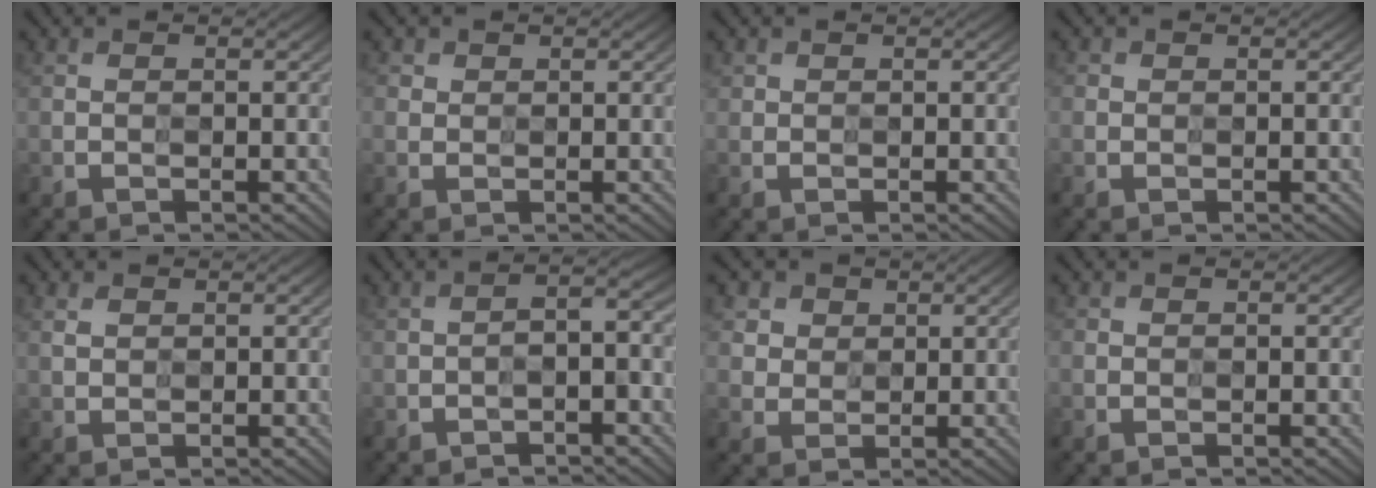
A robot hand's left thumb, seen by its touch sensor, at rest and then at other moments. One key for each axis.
{"total": 2.1, "fx": 1.3, "fy": 1.6, "fz": -0.1, "tx": -0.003, "ty": 0.000, "tz": 0.024}
{"total": 1.3, "fx": 0.9, "fy": 1.0, "fz": 0.1, "tx": -0.004, "ty": -0.001, "tz": 0.016}
{"total": 1.1, "fx": 0.3, "fy": 1.0, "fz": 0.1, "tx": 0.000, "ty": 0.000, "tz": 0.001}
{"total": 1.7, "fx": 1.3, "fy": 1.1, "fz": 0.3, "tx": -0.009, "ty": 0.001, "tz": 0.026}
{"total": 6.9, "fx": -3.3, "fy": 2.5, "fz": 5.5, "tx": -0.081, "ty": 0.001, "tz": -0.049}
{"total": 4.8, "fx": 2.9, "fy": 3.7, "fz": 0.6, "tx": -0.045, "ty": 0.003, "tz": 0.046}
{"total": 0.7, "fx": 0.1, "fy": 0.7, "fz": 0.1, "tx": 0.000, "ty": 0.000, "tz": -0.002}